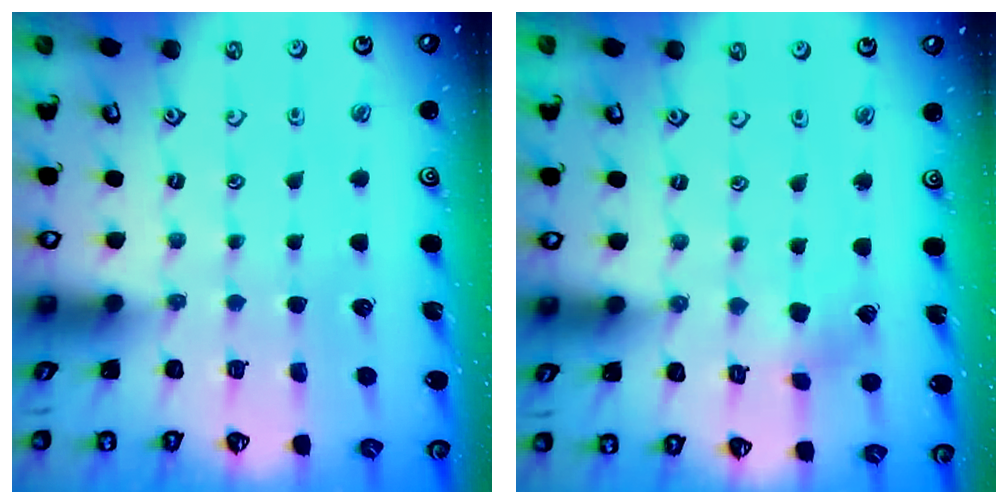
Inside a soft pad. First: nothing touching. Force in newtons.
{"total": 2.4, "press": 2.2, "slide": 0.9}